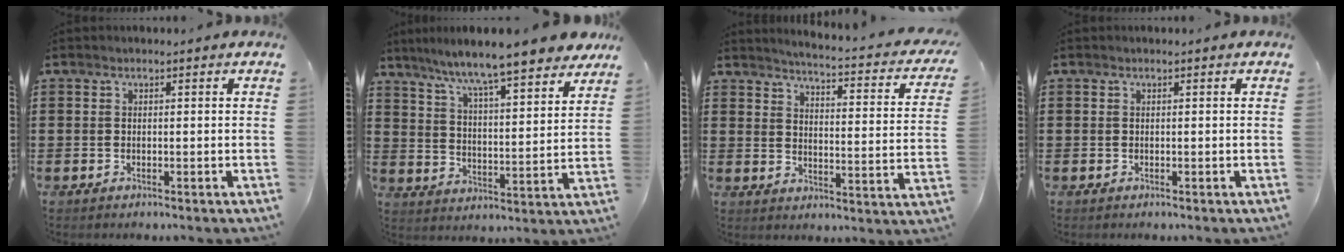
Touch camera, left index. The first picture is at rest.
{"total": 8.3, "force": [7.4, -0.2, 3.6], "torque": [-0.104, -0.047, 0.121]}
{"total": 3.1, "force": [2.7, -0.6, 1.4], "torque": [-0.048, -0.031, 0.035]}
{"total": 0.0}